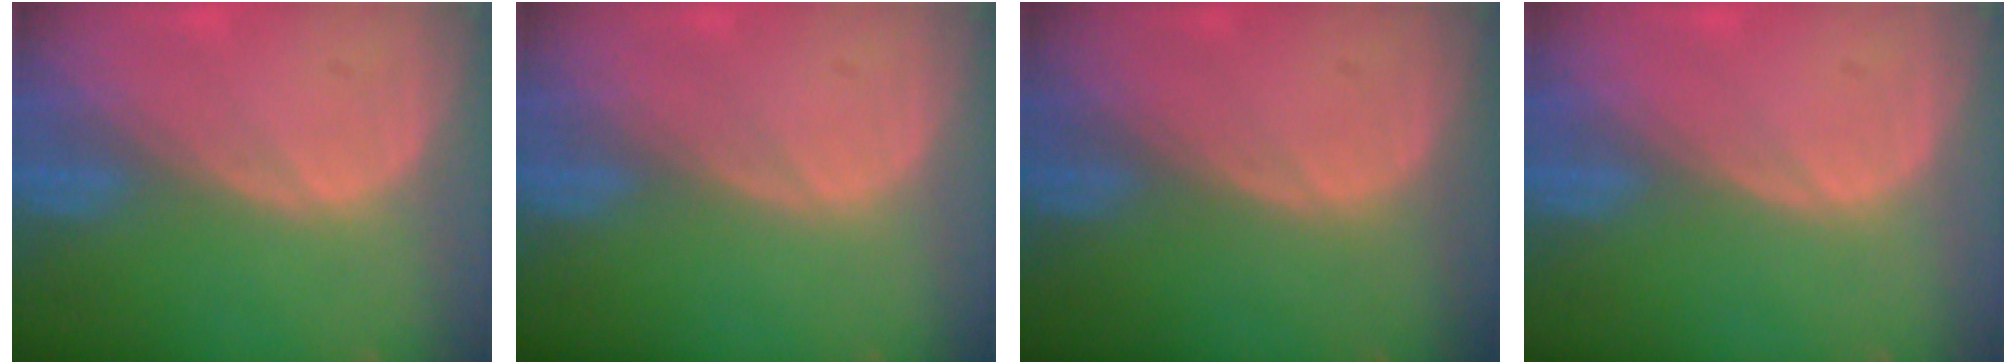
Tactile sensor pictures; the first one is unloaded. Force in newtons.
{"total": 0.0}
{"total": 0.0}
{"total": 0.0}